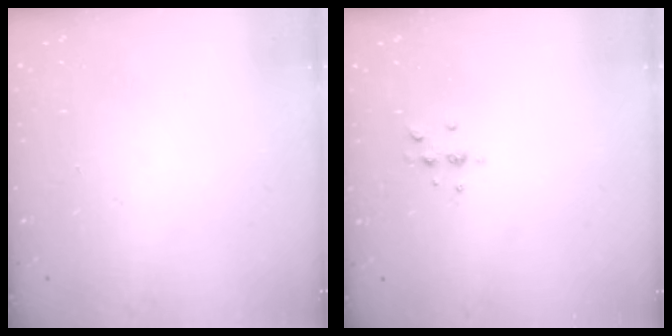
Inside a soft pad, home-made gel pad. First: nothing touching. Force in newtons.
{"total": 4.1, "press": 3.7, "slide": 1.7}